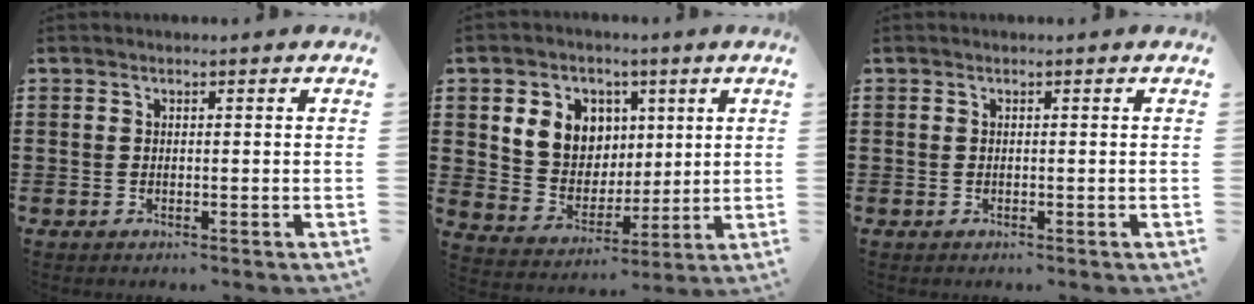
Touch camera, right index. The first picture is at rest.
{"total": 8.3, "force": [3.1, 7.3, 2.5], "torque": [-0.073, 0.007, 0.059]}
{"total": 0.0}